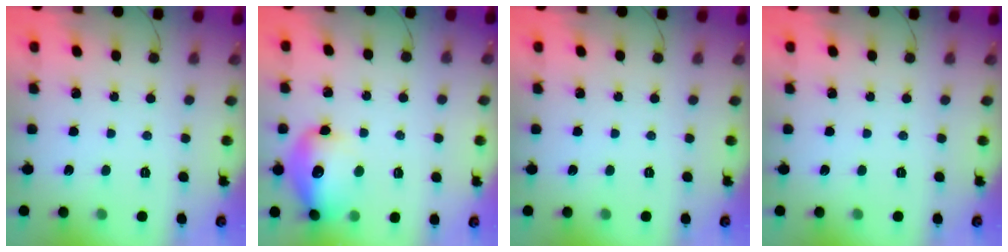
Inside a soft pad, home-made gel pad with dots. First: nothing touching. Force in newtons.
{"total": 14.5, "press": 14.5, "slide": 1.2}
{"total": 0.0}
{"total": 0.0}